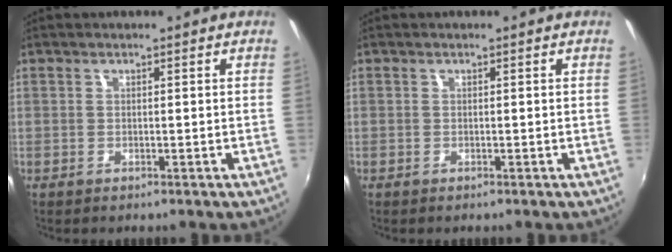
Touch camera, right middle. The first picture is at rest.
{"total": 0.0}